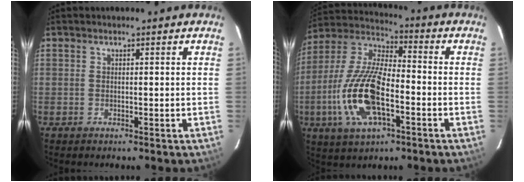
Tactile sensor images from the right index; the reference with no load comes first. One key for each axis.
{"total": 17.4, "fx": -5.3, "fy": 6.9, "fz": 15.0, "tx": -0.322, "ty": -0.007, "tz": -0.102}